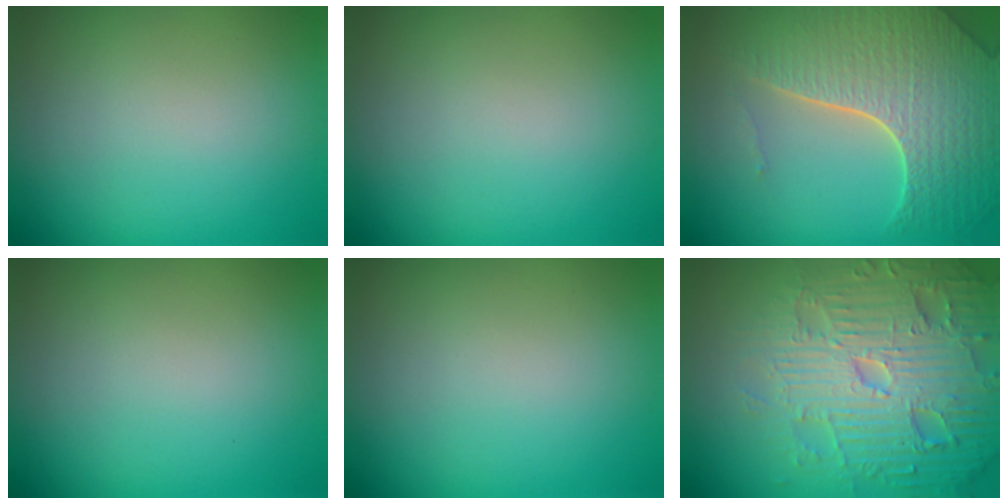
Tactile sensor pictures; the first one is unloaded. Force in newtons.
{"total": 0.0}
{"total": 8.4, "press": 5.8, "slide": 6.0}
{"total": 0.0}
{"total": 0.0}
{"total": 7.8, "press": 7.6, "slide": 1.7}